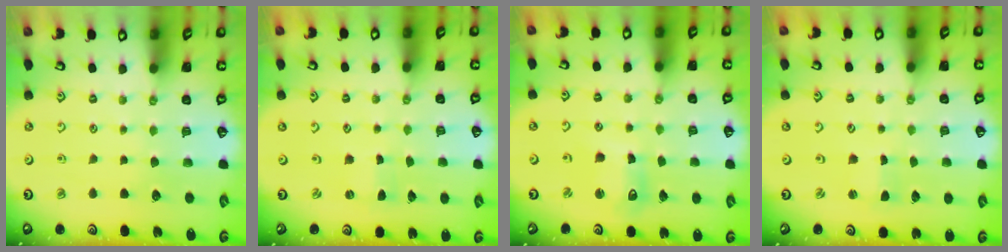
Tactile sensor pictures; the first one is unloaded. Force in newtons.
{"total": 0.0}
{"total": 8.2, "press": 8.0, "slide": 1.6}
{"total": 0.8, "press": 0.8, "slide": 0.0}